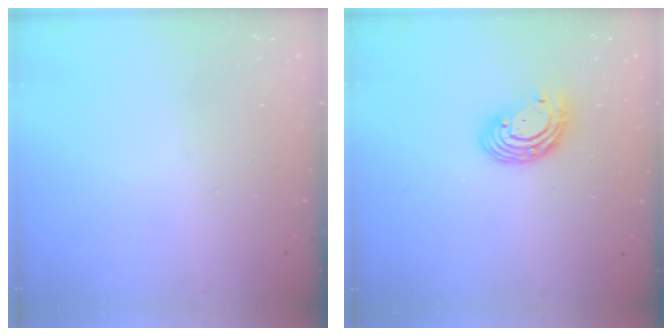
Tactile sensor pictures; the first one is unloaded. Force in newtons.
{"total": 9.3, "press": 9.3, "slide": 1.0}